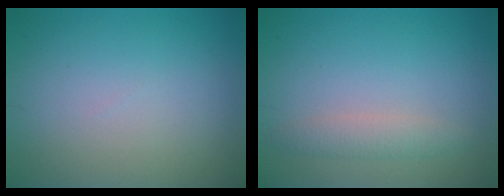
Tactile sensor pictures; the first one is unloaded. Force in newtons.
{"total": 1.9, "press": 1.9, "slide": 0.0}